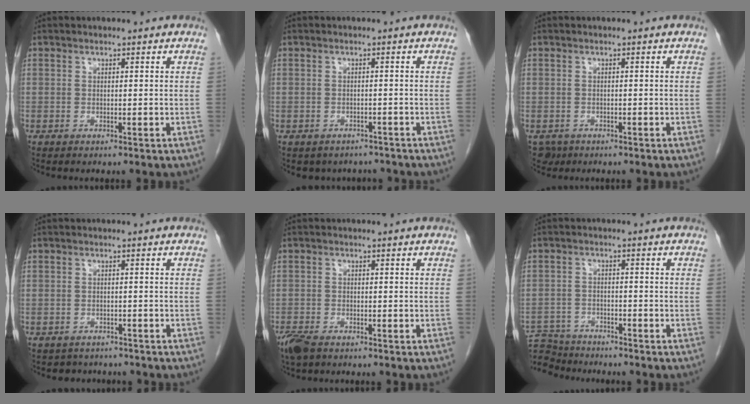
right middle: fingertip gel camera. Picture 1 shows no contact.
{"total": 5.1, "force": [-4.4, 2.6, 0.2], "torque": [0.003, 0.008, -0.051]}
{"total": 2.0, "force": [-1.3, 1.5, 0.3], "torque": [-0.006, 0.003, -0.018]}
{"total": 4.0, "force": [-3.6, 1.8, 0.2], "torque": [-0.007, 0.004, -0.046]}
{"total": 4.1, "force": [-3.1, 1.4, 2.2], "torque": [-0.050, -0.010, -0.055]}
{"total": 8.9, "force": [-8.6, 2.3, 1.0], "torque": [-0.026, 0.005, -0.149]}